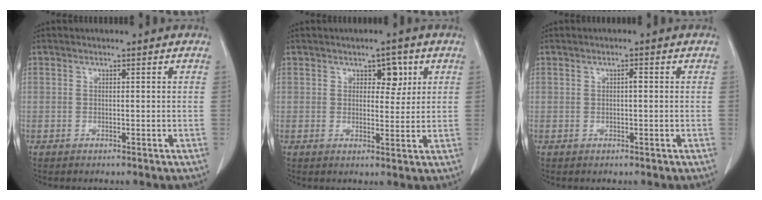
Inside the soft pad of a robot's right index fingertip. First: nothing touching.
{"total": 3.5, "force": [1.5, 2.0, 2.4], "torque": [-0.025, 0.004, 0.021]}
{"total": 0.8, "force": [0.0, 0.2, 0.8], "torque": [-0.013, 0.002, 0.001]}